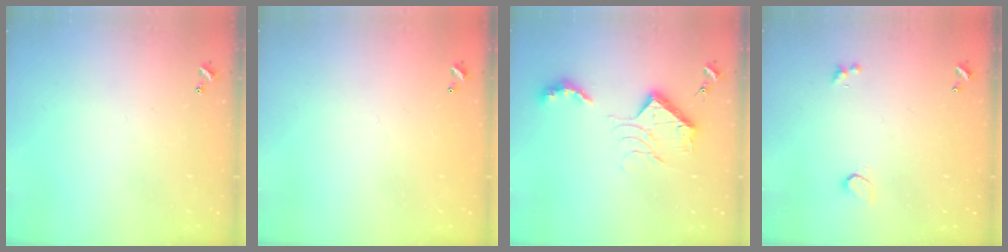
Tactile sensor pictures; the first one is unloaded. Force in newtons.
{"total": 2.8, "press": 2.8, "slide": 0.1}
{"total": 13.3, "press": 13.3, "slide": 0.4}
{"total": 0.9, "press": 0.8, "slide": 0.4}